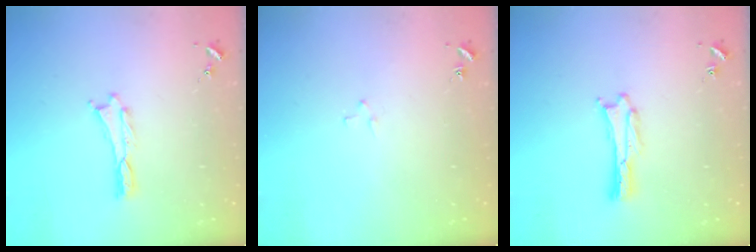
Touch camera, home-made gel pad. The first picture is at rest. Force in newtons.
{"total": 1.9, "press": 1.9, "slide": 0.1}
{"total": 1.1, "press": 1.1, "slide": 0.0}